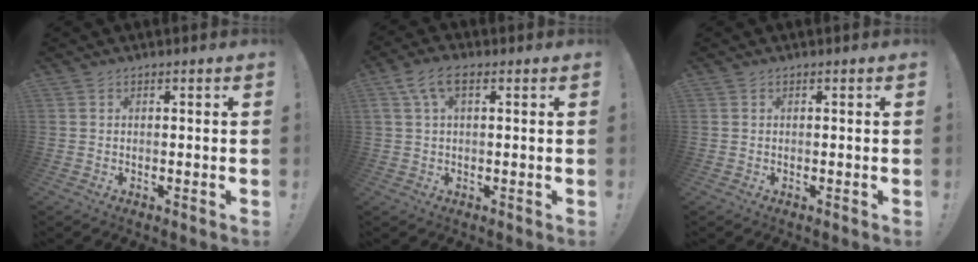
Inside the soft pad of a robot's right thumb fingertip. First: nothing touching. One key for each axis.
{"total": 6.6, "fx": 2.3, "fy": 3.1, "fz": 5.3, "tx": -0.096, "ty": 0.008, "tz": 0.047}
{"total": 0.0}